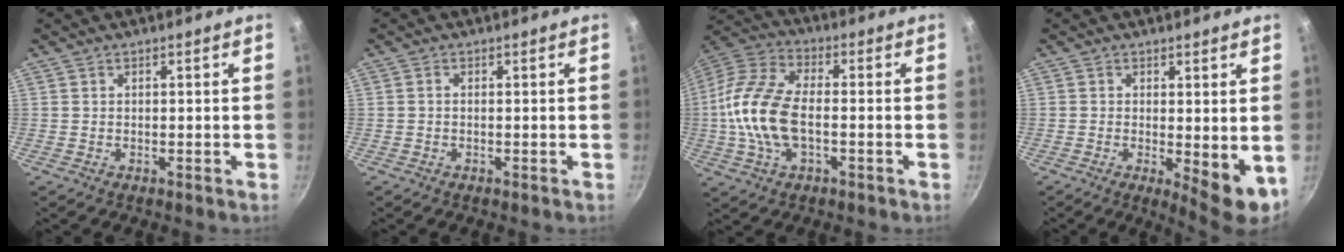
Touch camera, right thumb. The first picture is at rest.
{"total": 0.5, "force": [0.0, 0.3, 0.5], "torque": [-0.011, 0.003, -0.001]}
{"total": 15.6, "force": [-1.9, 8.5, 13.0], "torque": [-0.255, 0.032, -0.052]}
{"total": 6.8, "force": [-0.4, 2.3, 6.3], "torque": [-0.084, -0.015, -0.001]}